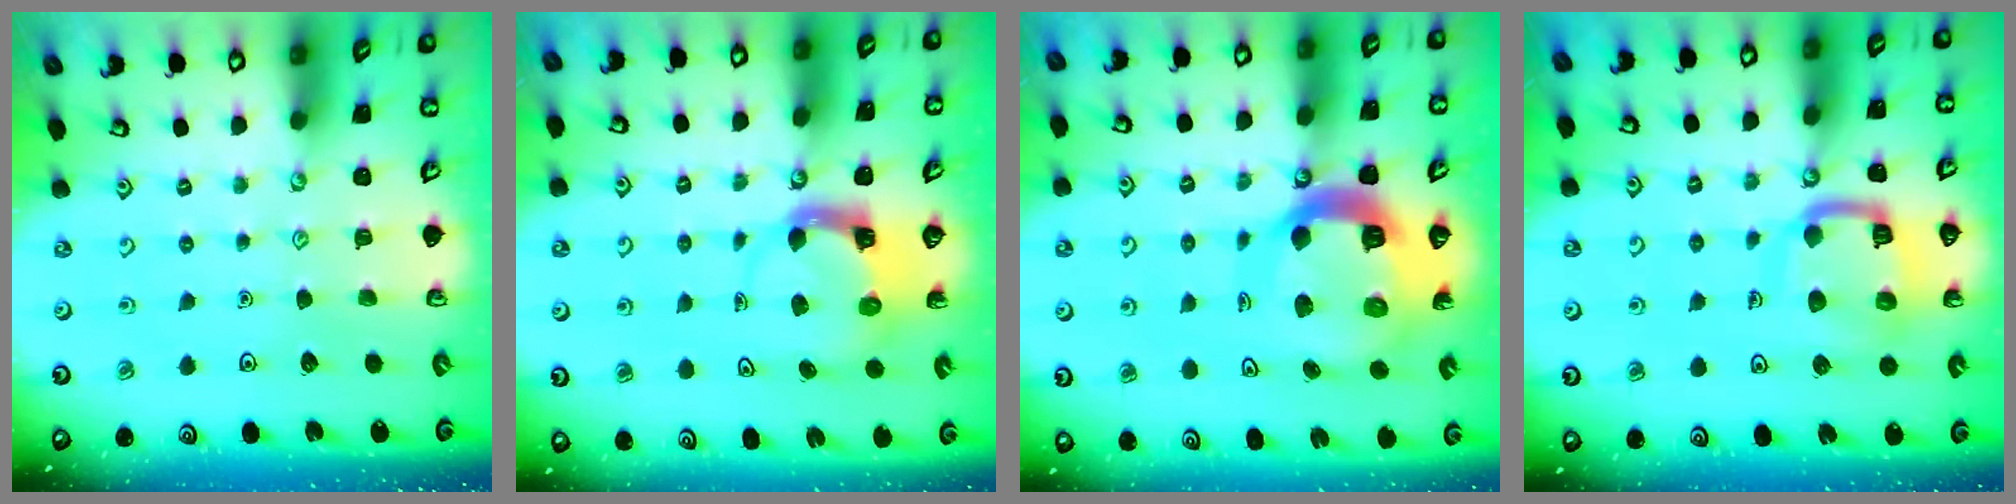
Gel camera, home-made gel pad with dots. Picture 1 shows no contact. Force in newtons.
{"total": 4.0, "press": 4.0, "slide": 0.5}
{"total": 16.4, "press": 16.3, "slide": 1.8}
{"total": 12.1, "press": 12.0, "slide": 1.3}